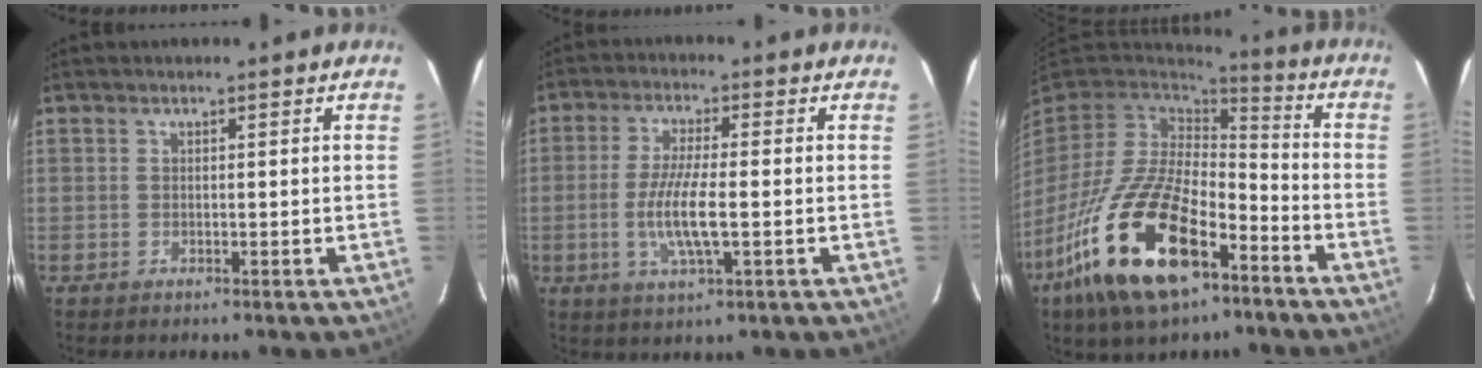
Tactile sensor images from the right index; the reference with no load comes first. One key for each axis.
{"total": 8.2, "fx": -1.6, "fy": 1.4, "fz": 7.9, "tx": -0.158, "ty": -0.010, "tz": -0.032}
{"total": 24.0, "fx": -12.5, "fy": 11.2, "fz": 17.2, "tx": -0.355, "ty": -0.033, "tz": -0.220}